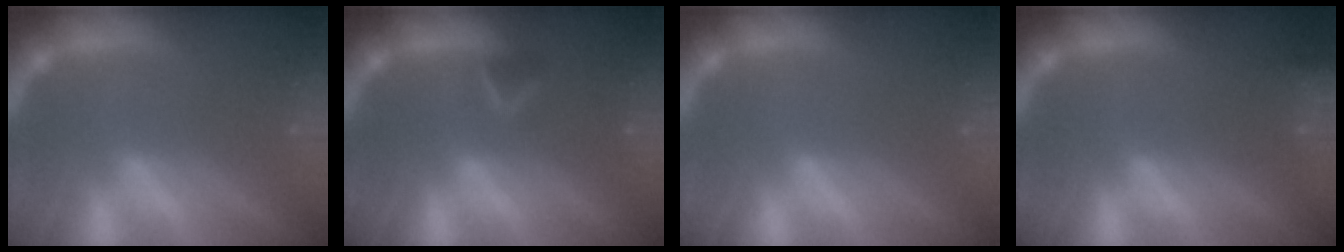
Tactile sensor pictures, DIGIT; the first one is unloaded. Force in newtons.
{"total": 1.9}
{"total": 0.0}
{"total": 2.4}